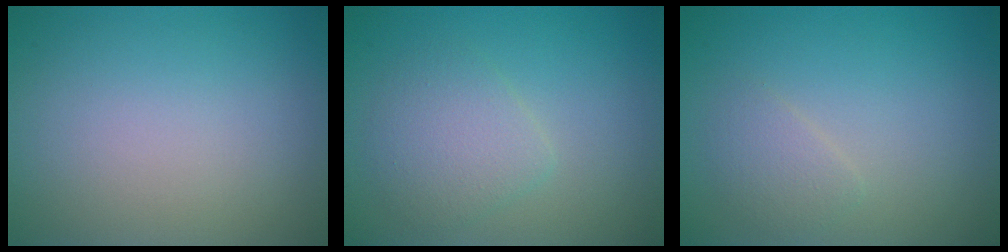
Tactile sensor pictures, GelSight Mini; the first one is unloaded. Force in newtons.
{"total": 2.9, "press": 2.9, "slide": 0.0}
{"total": 1.5, "press": 1.5, "slide": 0.1}